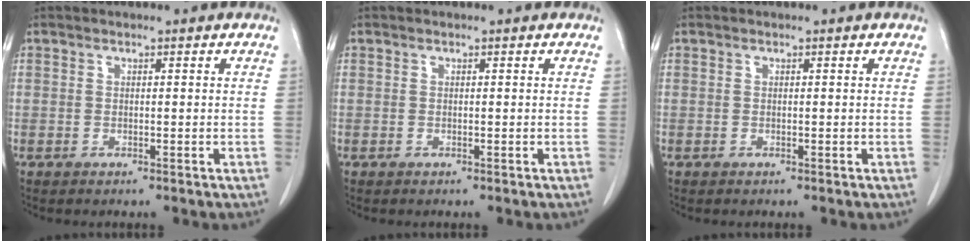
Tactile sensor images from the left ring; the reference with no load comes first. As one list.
[{"total": 0.0}, {"total": 0.0}]